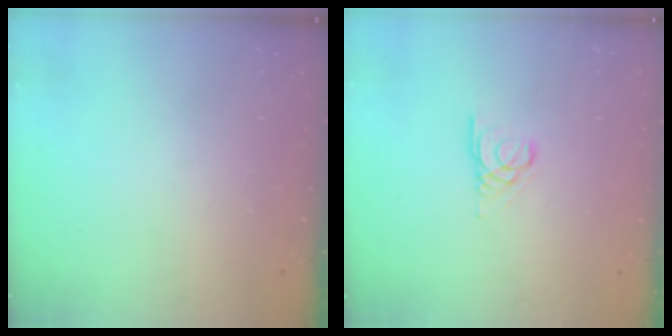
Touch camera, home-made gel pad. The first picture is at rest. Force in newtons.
{"total": 3.1, "press": 3.1, "slide": 0.2}